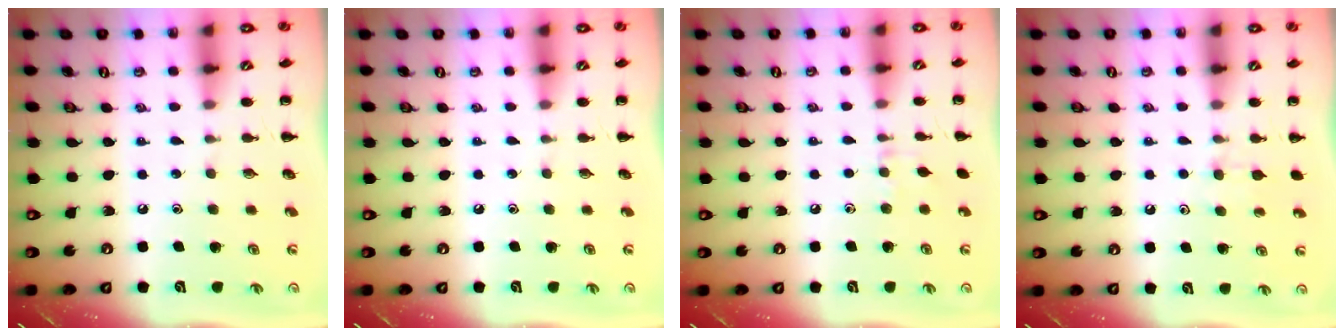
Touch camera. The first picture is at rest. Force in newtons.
{"total": 0.0}
{"total": 4.9, "press": 4.5, "slide": 1.7}
{"total": 5.9, "press": 5.7, "slide": 1.7}